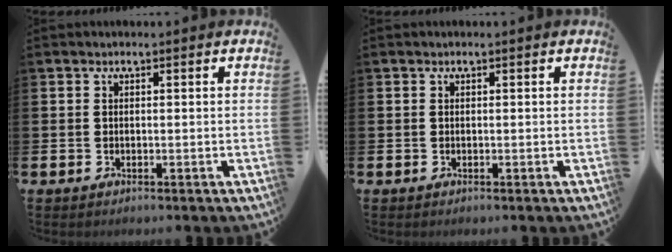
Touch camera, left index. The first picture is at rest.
{"total": 0.0}